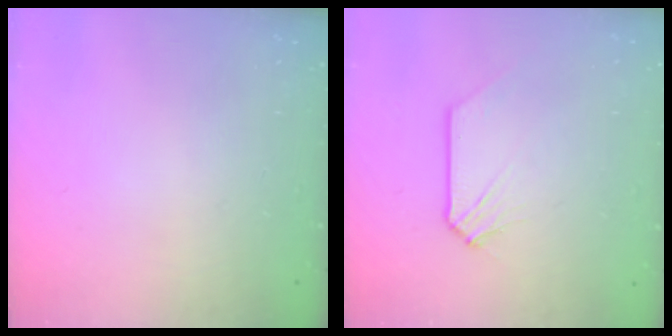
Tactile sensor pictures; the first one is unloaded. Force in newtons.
{"total": 0.0}